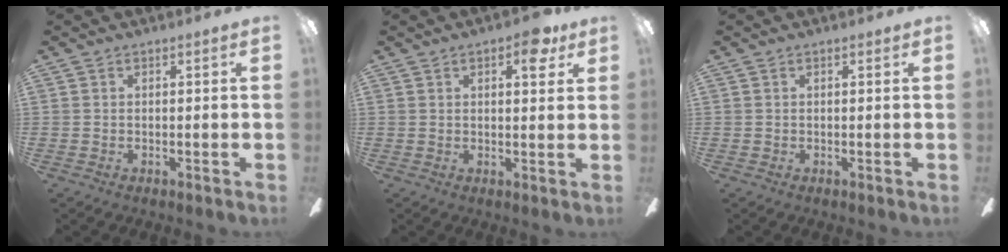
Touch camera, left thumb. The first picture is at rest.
{"total": 6.1, "force": [3.3, 2.5, 4.5], "torque": [-0.047, -0.010, 0.046]}
{"total": 0.0}